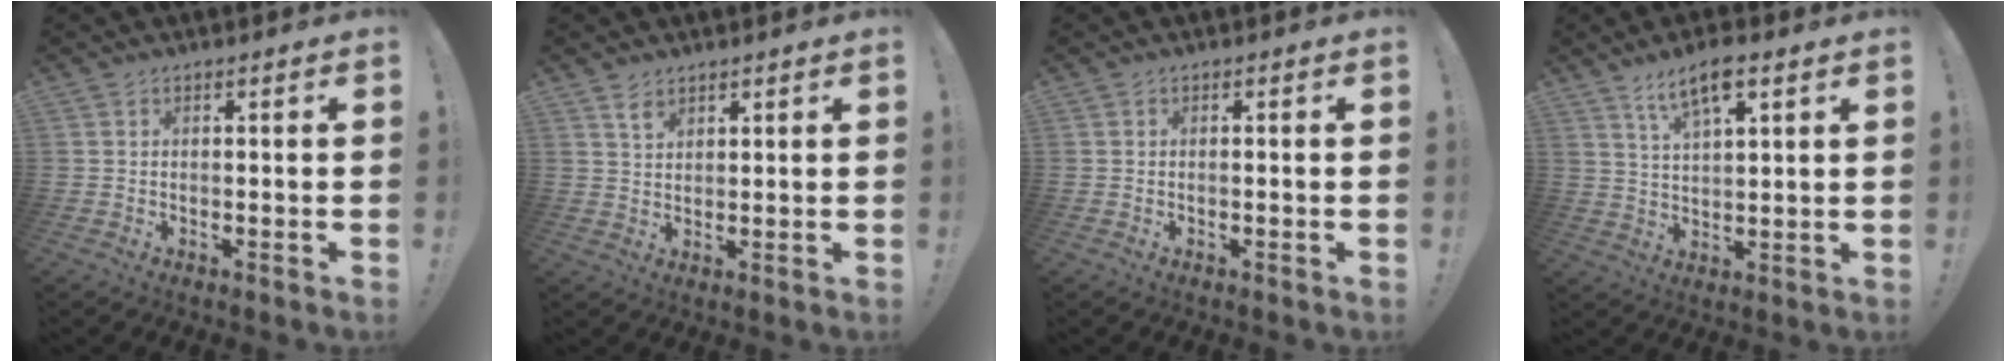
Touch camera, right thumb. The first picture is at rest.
{"total": 3.6, "force": [2.5, 1.8, 1.8], "torque": [-0.017, -0.016, 0.043]}
{"total": 0.7, "force": [-0.5, -0.2, 0.4], "torque": [-0.014, 0.001, -0.009]}
{"total": 8.8, "force": [5.4, 2.8, 6.3], "torque": [-0.113, -0.014, 0.095]}